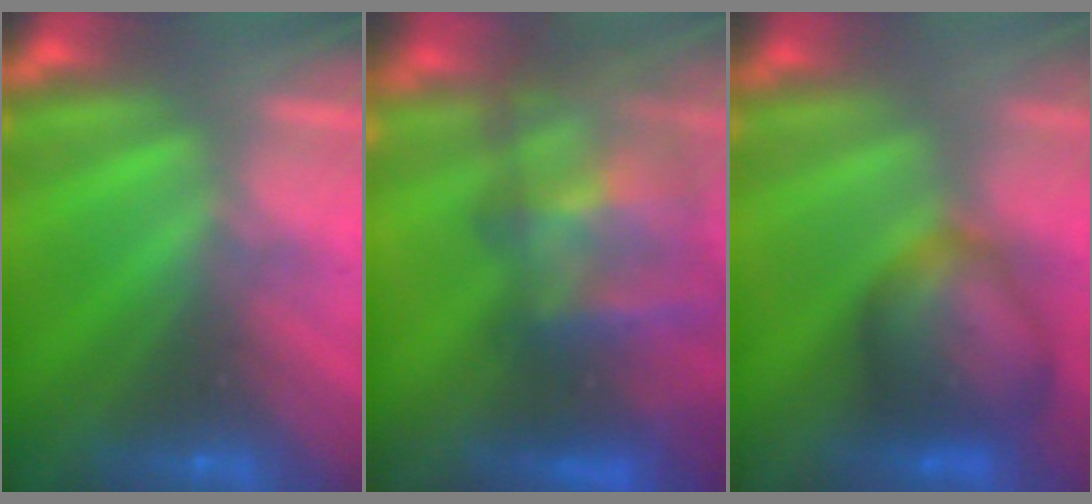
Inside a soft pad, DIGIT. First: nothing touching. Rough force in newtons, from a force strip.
{"total": 11.5}
{"total": 6.6}